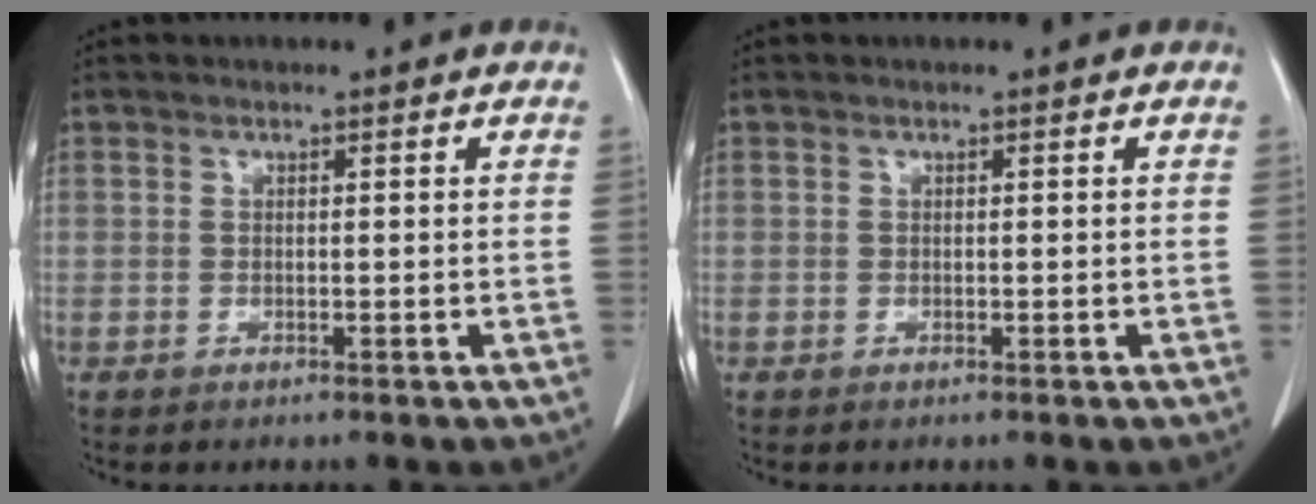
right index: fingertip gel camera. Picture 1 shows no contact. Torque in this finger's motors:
{"motor_torque": [-0.01, 0.00, 0.00, 0.01]}